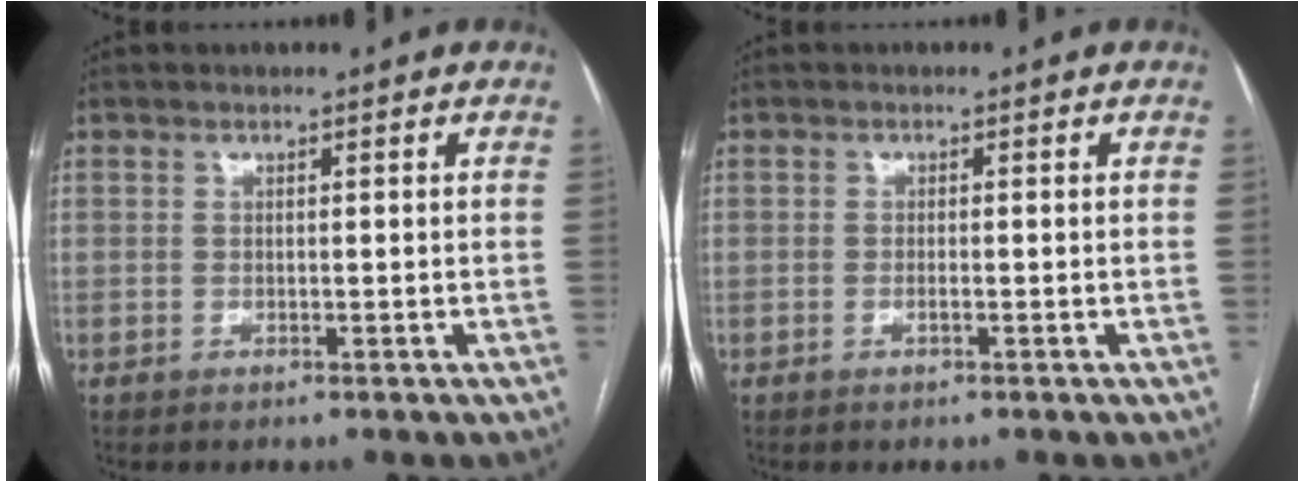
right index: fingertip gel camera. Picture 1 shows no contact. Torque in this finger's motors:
{"motor_torque": [0.00, 0.07, 0.03, 0.00]}